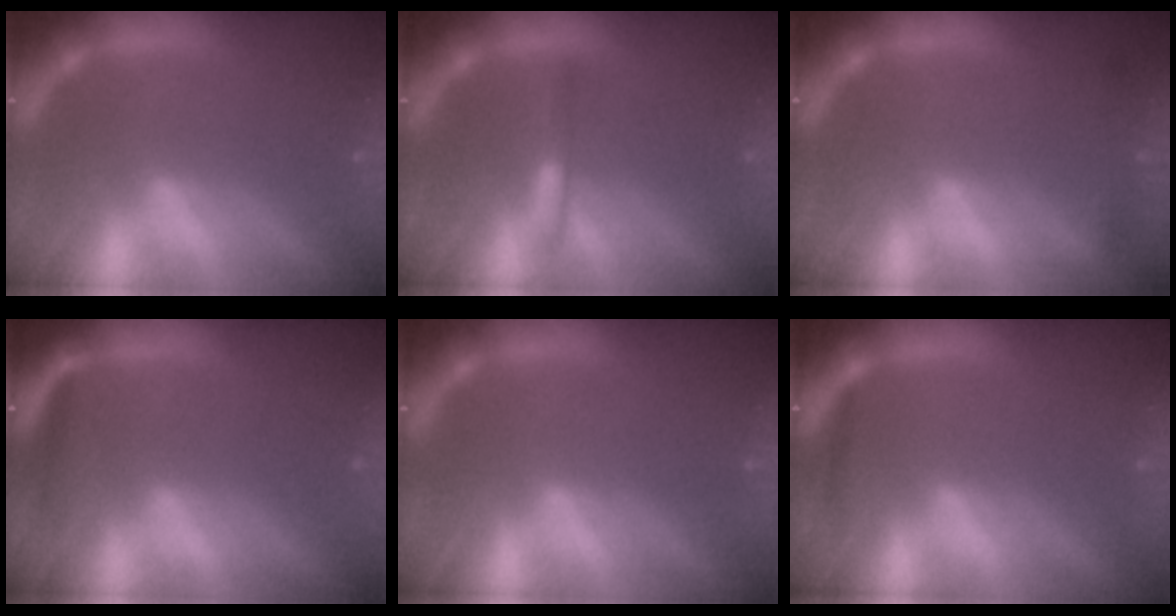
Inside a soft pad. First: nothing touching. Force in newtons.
{"total": 1.4}
{"total": 1.9}
{"total": 2.5}
{"total": 0.0}
{"total": 0.9}